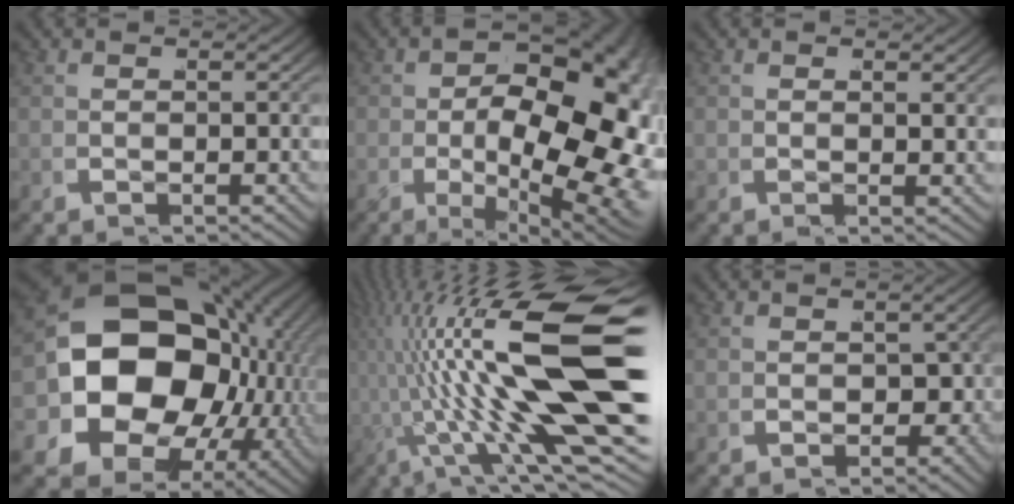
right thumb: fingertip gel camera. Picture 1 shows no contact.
{"total": 17.4, "force": [-1.5, 10.0, 14.2], "torque": [-0.199, -0.058, 0.006]}
{"total": 0.7, "force": [0.5, 0.1, 0.4], "torque": [-0.014, -0.002, 0.009]}
{"total": 24.6, "force": [0.3, 18.1, 16.6], "torque": [-0.327, -0.065, 0.023]}
{"total": 15.7, "force": [1.4, 5.3, 14.7], "torque": [-0.242, -0.011, 0.034]}
{"total": 2.5, "force": [-0.7, 2.0, 1.2], "torque": [-0.021, -0.015, -0.001]}